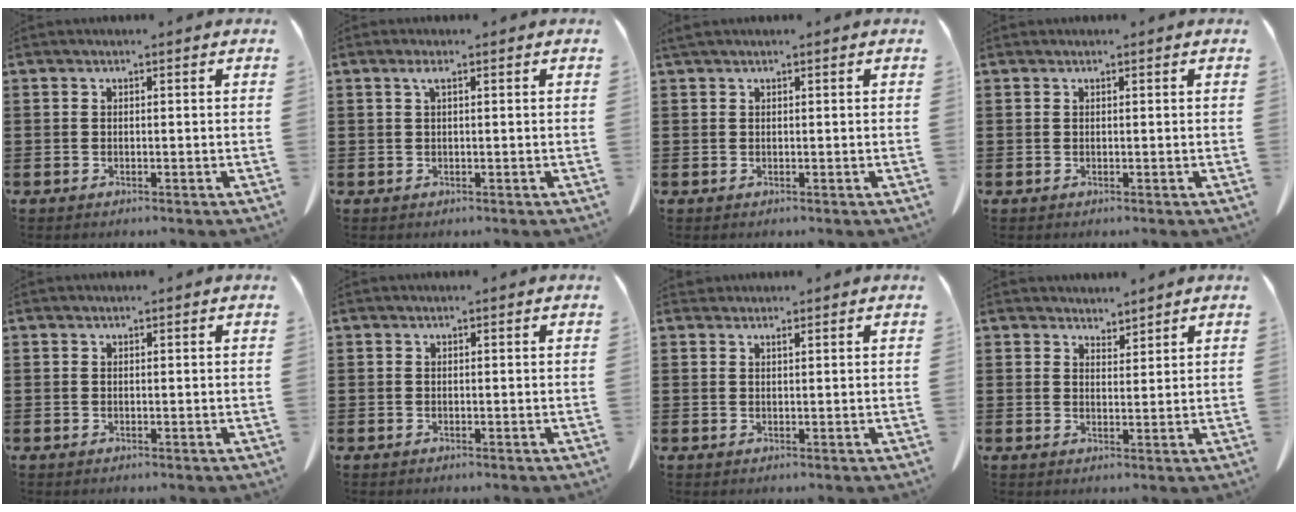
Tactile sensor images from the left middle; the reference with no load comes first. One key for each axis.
{"total": 1.3, "fx": 0.4, "fy": 0.2, "fz": 1.3, "tx": -0.026, "ty": 0.003, "tz": 0.006}
{"total": 0.5, "fx": 0.3, "fy": 0.0, "fz": 0.4, "tx": -0.010, "ty": 0.000, "tz": 0.007}
{"total": 0.0}
{"total": 0.0}
{"total": 0.0}
{"total": 0.7, "fx": 0.7, "fy": 0.1, "fz": 0.3, "tx": -0.007, "ty": 0.000, "tz": 0.013}
{"total": 2.5, "fx": 2.4, "fy": 0.3, "fz": -0.3, "tx": -0.001, "ty": -0.005, "tz": 0.047}